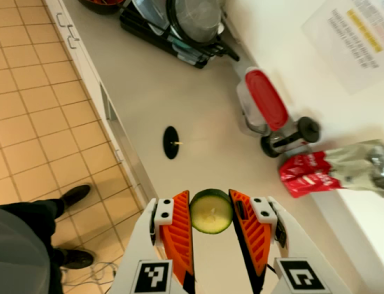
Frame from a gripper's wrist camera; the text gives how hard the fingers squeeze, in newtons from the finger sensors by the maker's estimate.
{"total": 8.5, "left": 8.6, "right": 8.4}